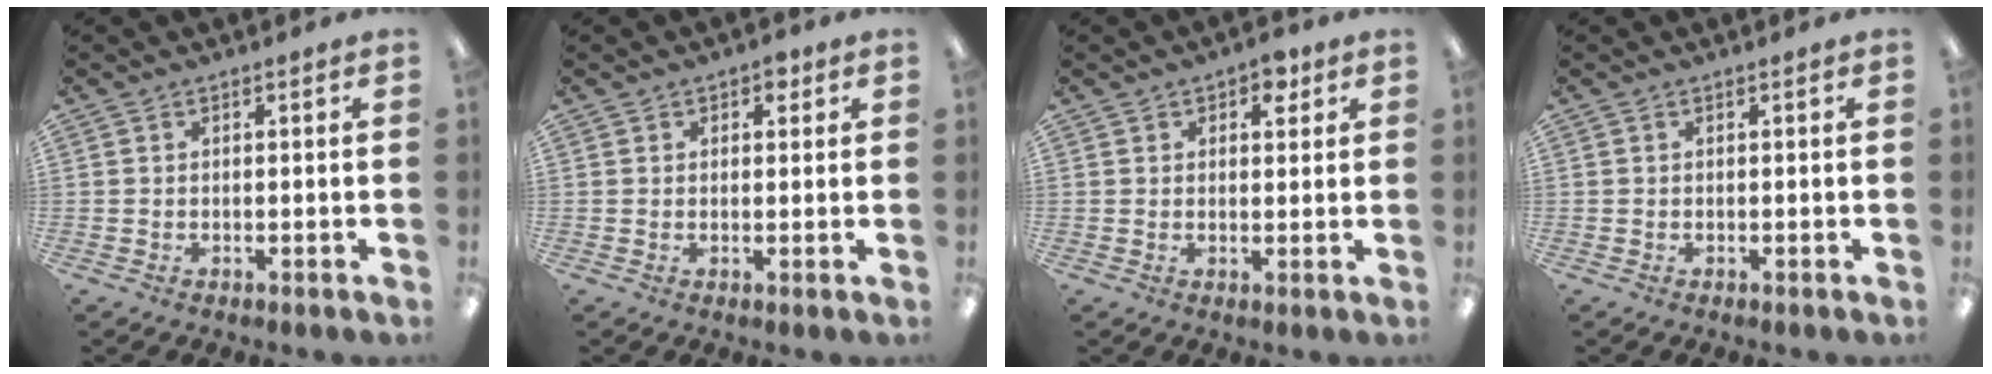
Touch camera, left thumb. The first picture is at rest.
{"total": 2.3, "force": [1.3, 1.7, 0.9], "torque": [-0.004, -0.002, 0.018]}
{"total": 4.1, "force": [2.3, 2.6, 2.1], "torque": [-0.014, -0.005, 0.035]}
{"total": 0.0}